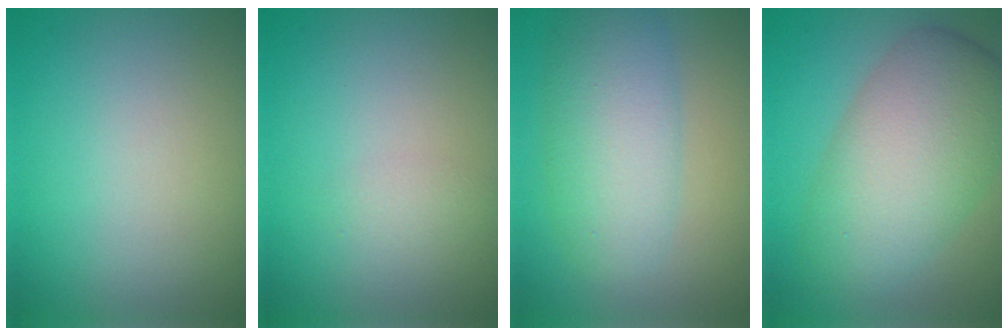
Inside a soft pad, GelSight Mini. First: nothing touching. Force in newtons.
{"total": 1.0, "press": 1.0, "slide": 0.2}
{"total": 5.8, "press": 5.8, "slide": 0.2}
{"total": 8.4, "press": 8.4, "slide": 0.1}